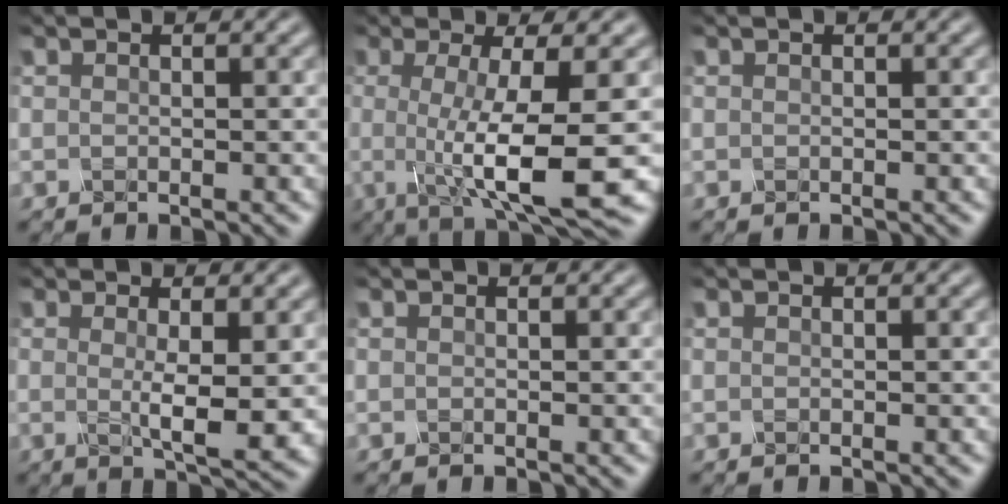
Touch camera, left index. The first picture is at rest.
{"total": 9.4, "force": [-1.2, 1.9, 9.1], "torque": [-0.134, -0.013, -0.021]}
{"total": 0.0}
{"total": 3.7, "force": [0.2, 0.6, 3.7], "torque": [-0.060, -0.012, 0.006]}
{"total": 0.0}
{"total": 0.0}